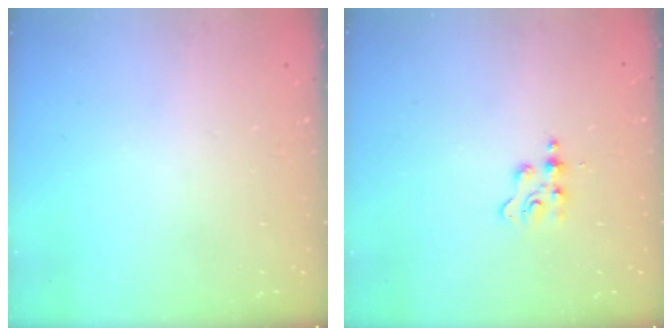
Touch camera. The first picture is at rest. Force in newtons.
{"total": 3.2, "press": 3.2, "slide": 0.5}